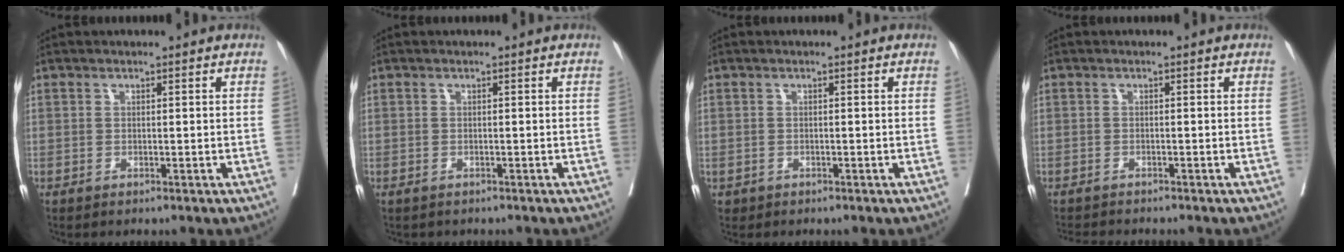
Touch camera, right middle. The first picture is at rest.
{"total": 1.0, "force": [-0.9, 0.4, 0.2], "torque": [-0.008, -0.002, -0.014]}
{"total": 0.5, "force": [-0.3, 0.4, 0.0], "torque": [-0.006, 0.002, -0.005]}
{"total": 3.0, "force": [-3.0, 0.0, 0.6], "torque": [-0.005, -0.011, -0.046]}